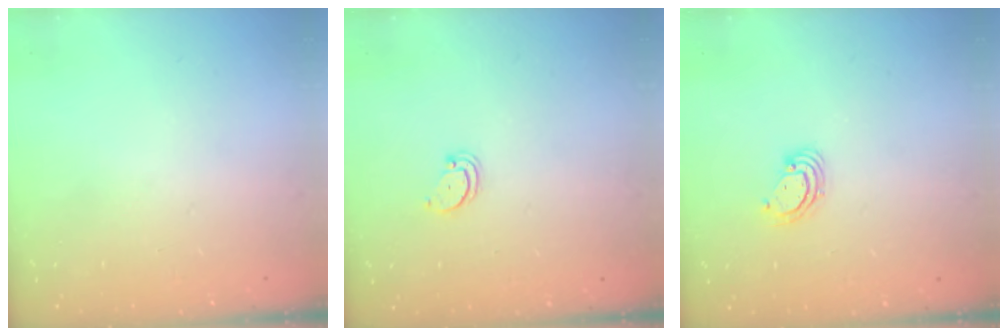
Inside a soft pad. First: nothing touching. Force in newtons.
{"total": 2.5, "press": 2.5, "slide": 0.3}
{"total": 3.5, "press": 3.5, "slide": 0.2}